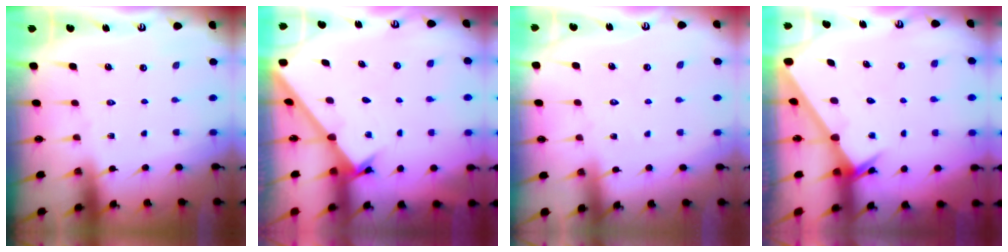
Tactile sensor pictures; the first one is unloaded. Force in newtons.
{"total": 1.7, "press": 1.7, "slide": 0.1}
{"total": 3.7, "press": 3.7, "slide": 0.2}
{"total": 2.4, "press": 2.4, "slide": 0.1}